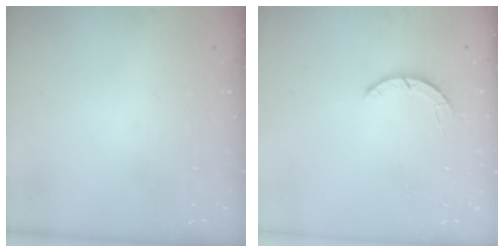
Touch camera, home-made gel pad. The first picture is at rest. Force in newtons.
{"total": 2.2, "press": 2.2, "slide": 0.3}